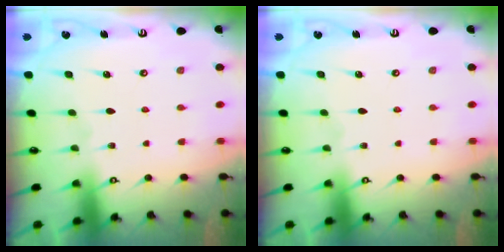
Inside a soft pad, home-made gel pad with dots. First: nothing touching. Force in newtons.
{"total": 0.0}